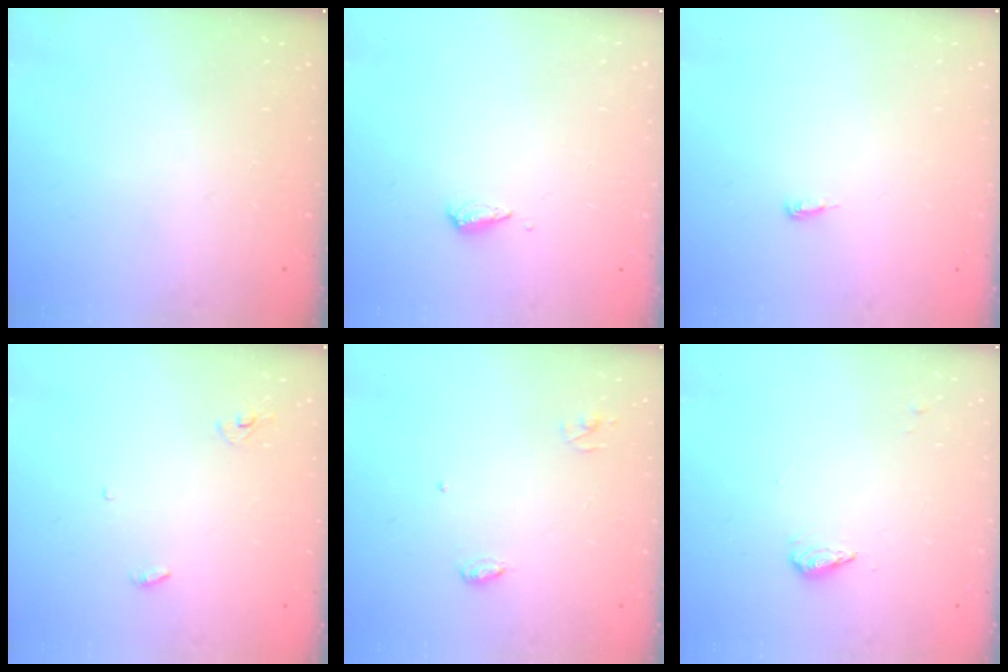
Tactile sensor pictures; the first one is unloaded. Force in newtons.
{"total": 3.0, "press": 3.0, "slide": 0.2}
{"total": 3.5, "press": 3.5, "slide": 0.3}
{"total": 3.3, "press": 3.2, "slide": 0.3}
{"total": 3.6, "press": 3.6, "slide": 0.3}
{"total": 3.9, "press": 3.8, "slide": 0.4}